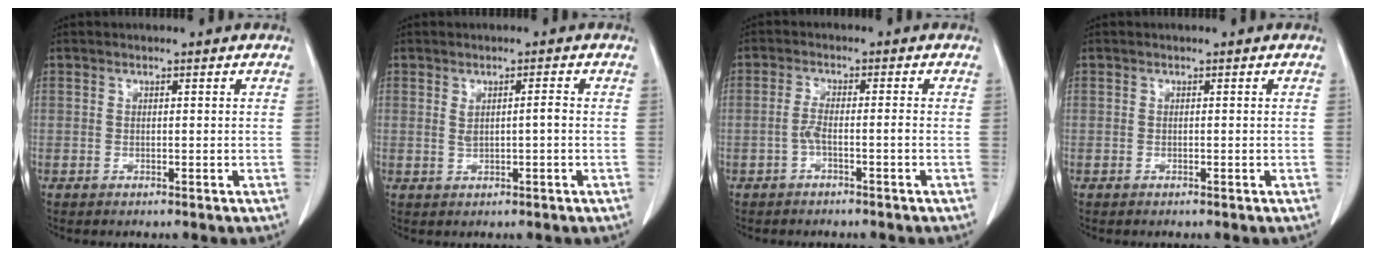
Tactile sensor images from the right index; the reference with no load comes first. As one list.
[{"total": 2.3, "force": [0.2, 0.4, 2.2], "torque": [-0.043, 0.005, 0.011]}, {"total": 2.6, "force": [-1.2, 0.1, 2.3], "torque": [-0.043, 0.007, -0.023]}, {"total": 0.0}]